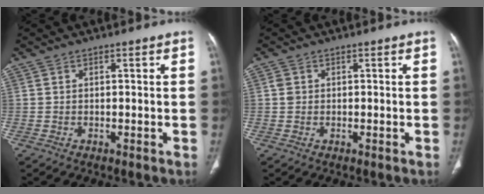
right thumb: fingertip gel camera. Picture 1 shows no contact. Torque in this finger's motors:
{"motor_torque": [0.39, 0.25, 0.14, 0.62, 0.00]}